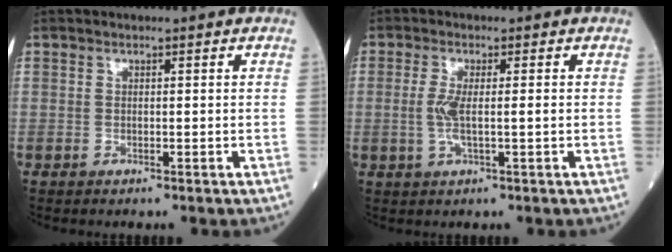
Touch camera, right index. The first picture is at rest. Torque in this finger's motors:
{"motor_torque": [0.08, -0.04, 0.13, 0.07]}